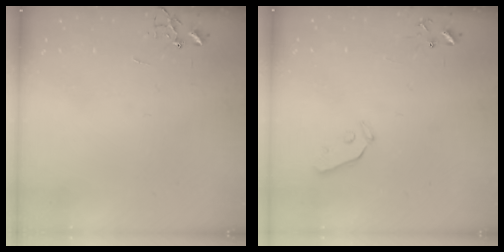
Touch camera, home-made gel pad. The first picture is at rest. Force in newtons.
{"total": 3.4, "press": 3.4, "slide": 0.5}